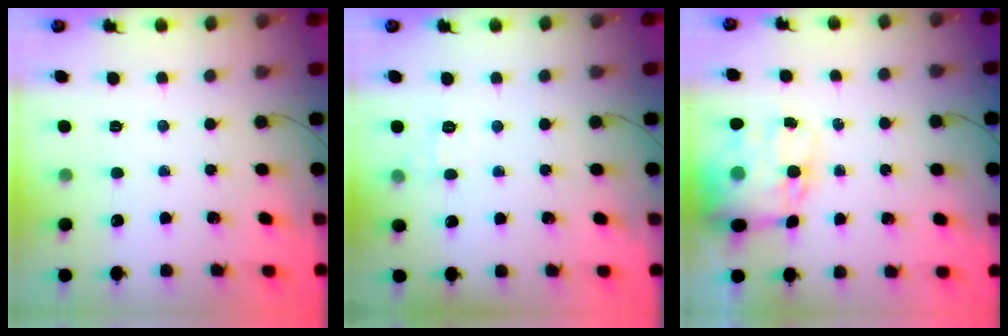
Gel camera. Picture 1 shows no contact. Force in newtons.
{"total": 6.0, "press": 5.9, "slide": 1.3}
{"total": 14.8, "press": 14.3, "slide": 3.9}